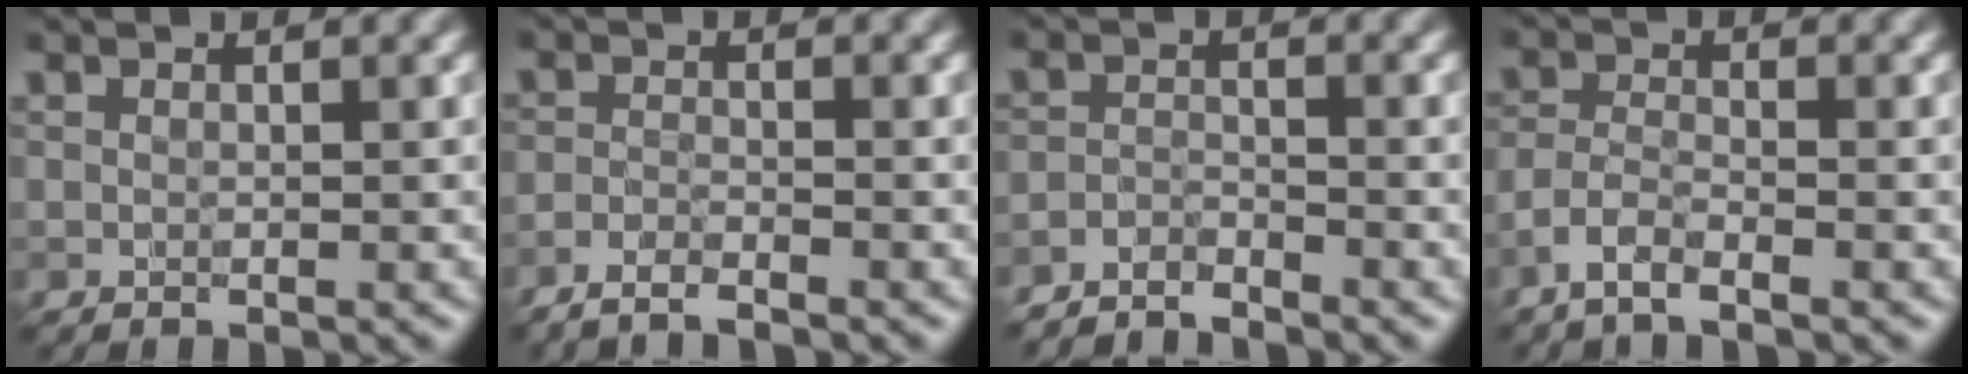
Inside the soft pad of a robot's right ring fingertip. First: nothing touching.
{"total": 1.9, "force": [-1.8, 0.0, 0.7], "torque": [-0.013, -0.002, -0.041]}
{"total": 2.5, "force": [-2.5, 0.2, 0.1], "torque": [0.000, -0.002, -0.054]}
{"total": 2.1, "force": [-1.7, 0.2, 1.1], "torque": [-0.024, 0.004, -0.044]}